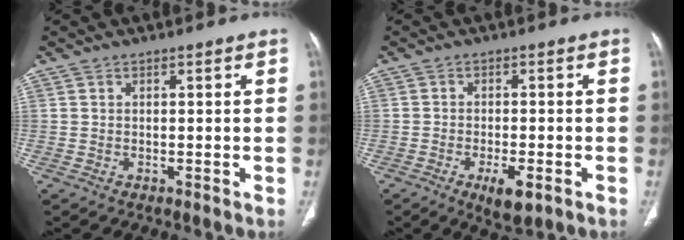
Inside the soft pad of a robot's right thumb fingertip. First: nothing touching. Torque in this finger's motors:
{"motor_torque": [2.01, 0.79, 1.33, -1.44, 0.27]}